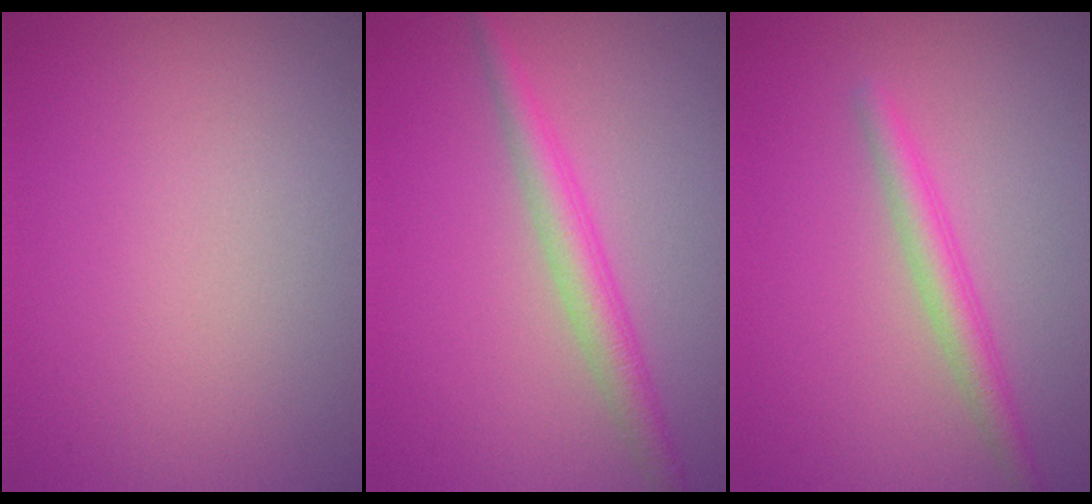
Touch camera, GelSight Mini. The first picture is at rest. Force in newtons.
{"total": 2.9, "press": 2.9, "slide": 0.0}
{"total": 2.4, "press": 2.4, "slide": 0.0}